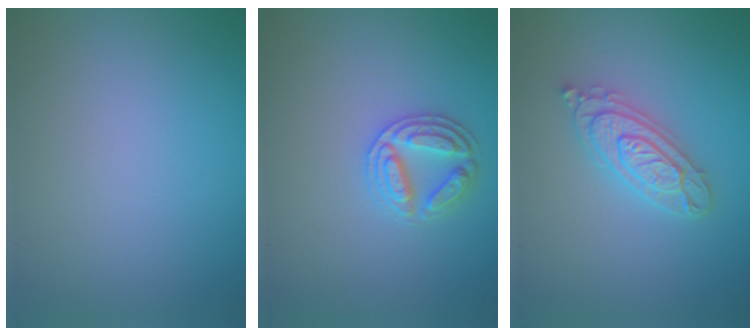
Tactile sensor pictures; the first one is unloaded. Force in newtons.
{"total": 2.8, "press": 2.8, "slide": 0.2}
{"total": 4.0, "press": 4.0, "slide": 0.6}